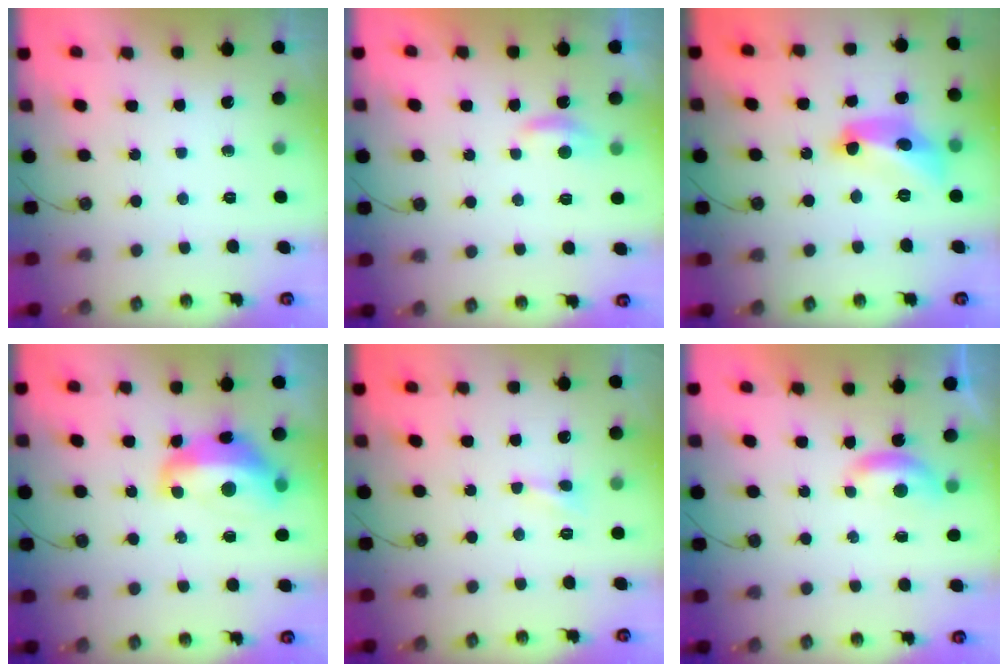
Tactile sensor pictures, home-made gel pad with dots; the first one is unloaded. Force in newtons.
{"total": 1.3, "press": 1.2, "slide": 0.5}
{"total": 11.5, "press": 11.5, "slide": 0.6}
{"total": 7.4, "press": 7.3, "slide": 1.1}
{"total": 1.2, "press": 1.2, "slide": 0.5}
{"total": 1.8, "press": 1.8, "slide": 0.4}